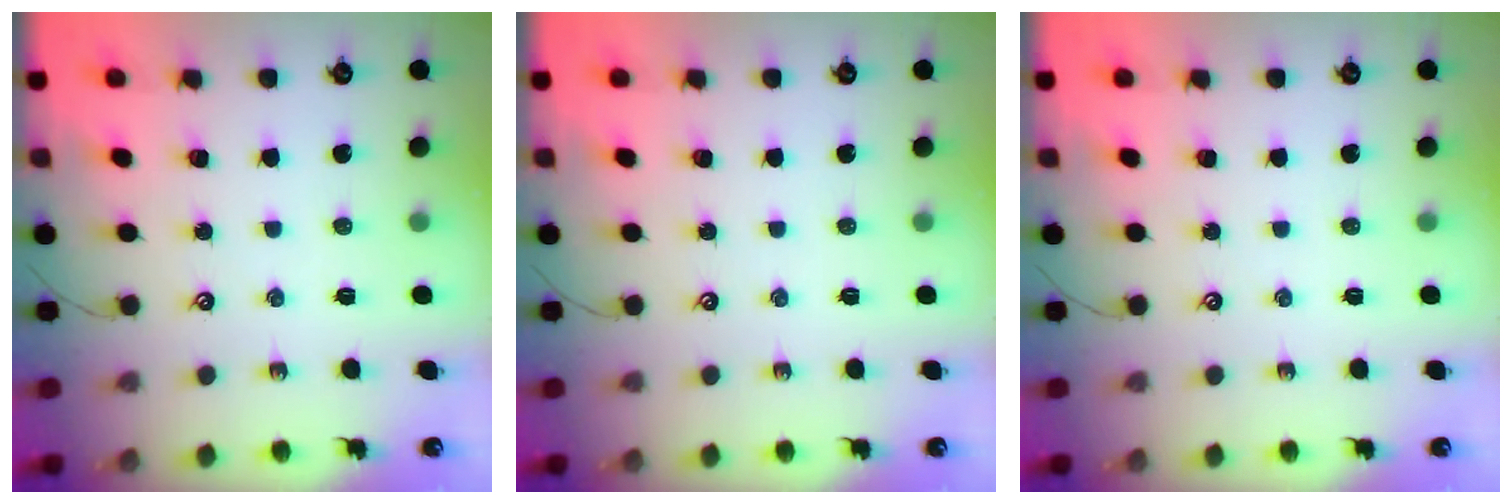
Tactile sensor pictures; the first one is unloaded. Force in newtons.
{"total": 0.0}
{"total": 0.0}